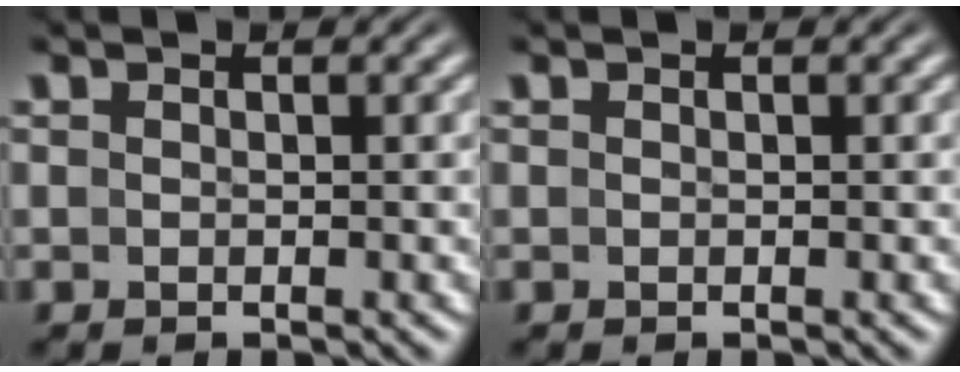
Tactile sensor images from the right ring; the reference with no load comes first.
{"total": 0.0}